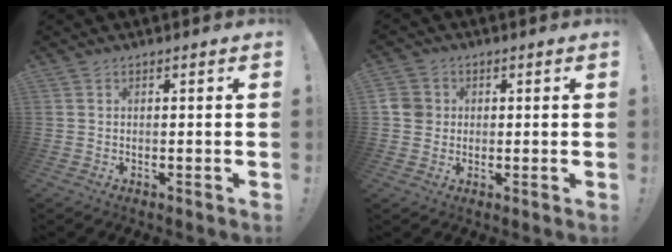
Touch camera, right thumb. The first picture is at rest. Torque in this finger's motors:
{"motor_torque": [0.42, 0.25, 0.21, -0.12, -0.03]}